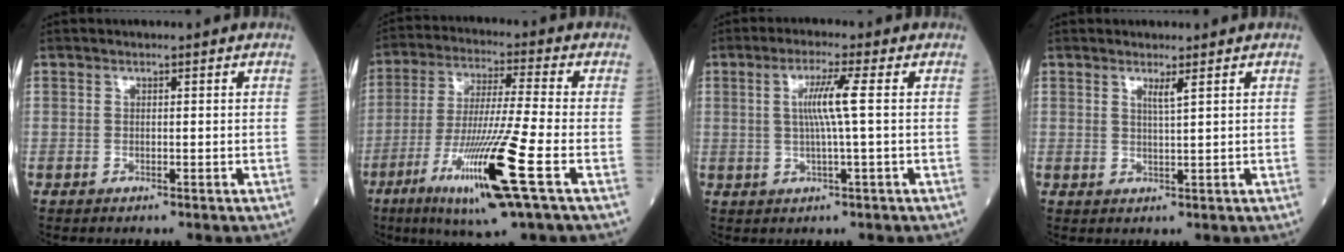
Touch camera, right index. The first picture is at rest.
{"total": 15.5, "force": [-6.3, -0.7, 14.1], "torque": [-0.281, -0.031, -0.116]}
{"total": 5.3, "force": [0.7, -0.9, 5.2], "torque": [-0.101, 0.001, 0.015]}
{"total": 1.7, "force": [1.0, -0.4, 1.3], "torque": [-0.026, -0.009, 0.019]}